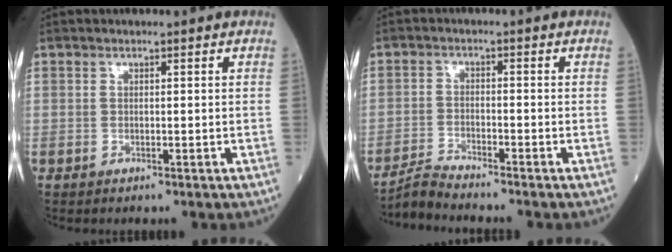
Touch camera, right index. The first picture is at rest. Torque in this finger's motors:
{"motor_torque": [-0.26, -0.24, 0.08, 0.01]}